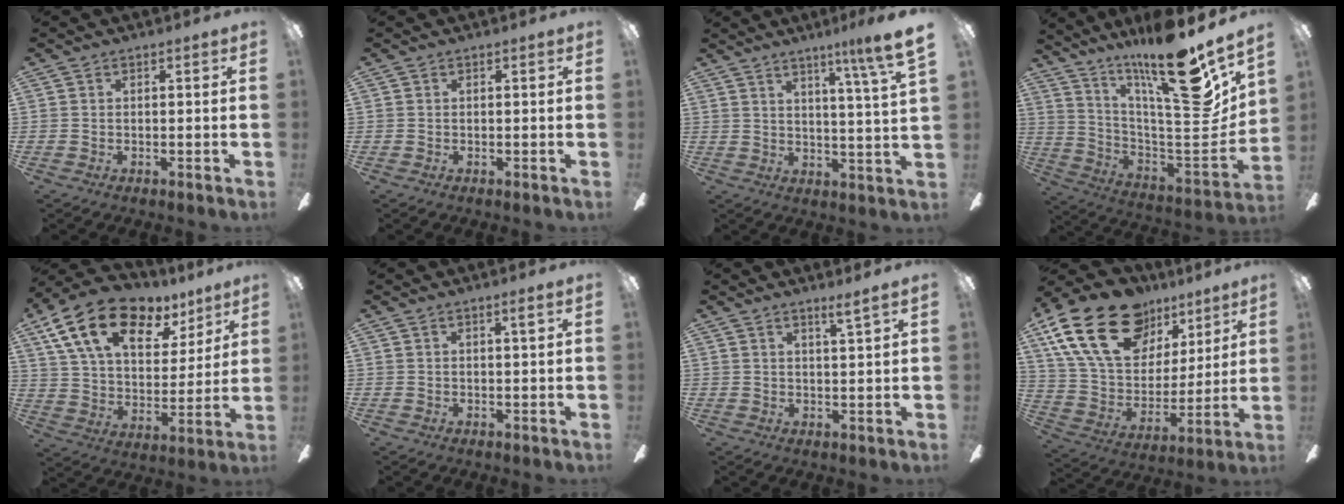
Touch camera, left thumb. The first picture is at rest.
{"total": 0.0}
{"total": 8.4, "force": [5.8, -0.7, 5.9], "torque": [-0.088, -0.040, 0.088]}
{"total": 23.1, "force": [16.1, 3.7, 16.2], "torque": [-0.242, -0.116, 0.254]}
{"total": 20.4, "force": [11.4, 11.4, 12.5], "torque": [-0.218, -0.043, 0.204]}
{"total": 1.5, "force": [1.0, -0.3, 1.0], "torque": [-0.021, -0.003, 0.017]}
{"total": 3.3, "force": [2.8, -0.8, 1.4], "torque": [-0.027, -0.020, 0.047]}
{"total": 25.6, "force": [14.5, 15.6, 14.2], "torque": [-0.262, -0.071, 0.271]}